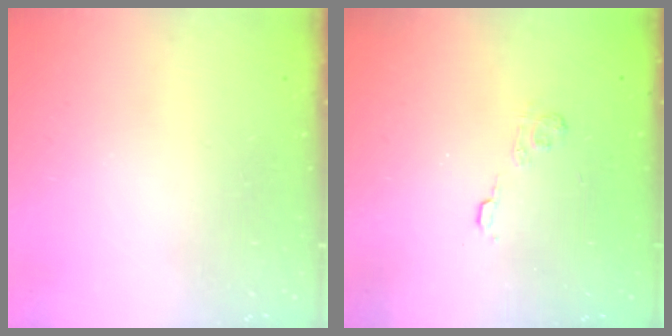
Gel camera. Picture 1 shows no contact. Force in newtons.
{"total": 2.9, "press": 2.5, "slide": 1.6}